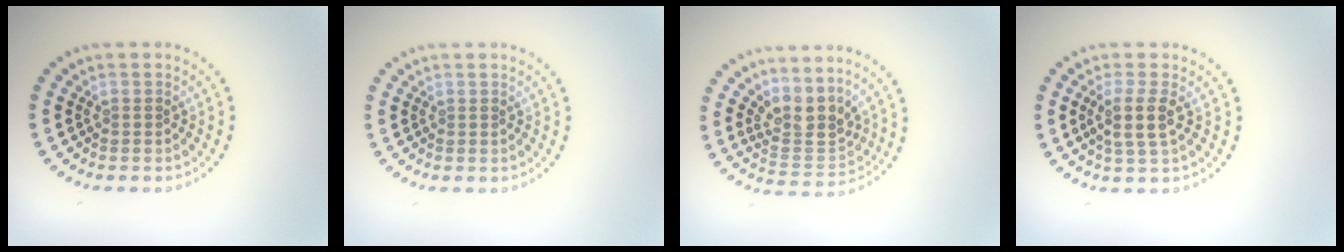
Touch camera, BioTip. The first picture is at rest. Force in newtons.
{"total": 0.0}
{"total": 3.3, "press": 2.5, "slide": 2.2}
{"total": 2.7, "press": 2.3, "slide": 1.5}